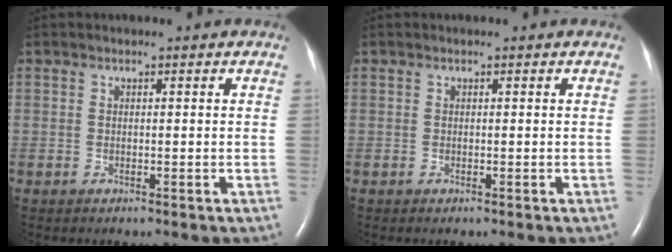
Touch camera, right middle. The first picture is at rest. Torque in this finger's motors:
{"motor_torque": [-0.02, 0.05, 0.00, 0.00]}